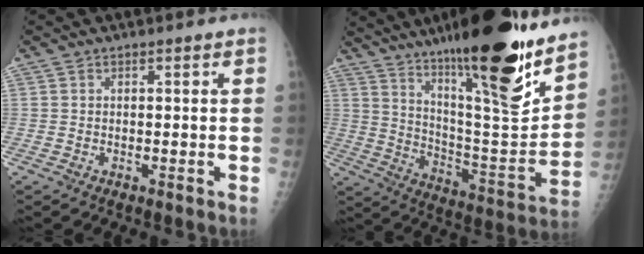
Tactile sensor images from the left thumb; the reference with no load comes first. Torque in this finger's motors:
{"motor_torque": [2.95, 1.46, 1.51, -1.26, 0.59]}